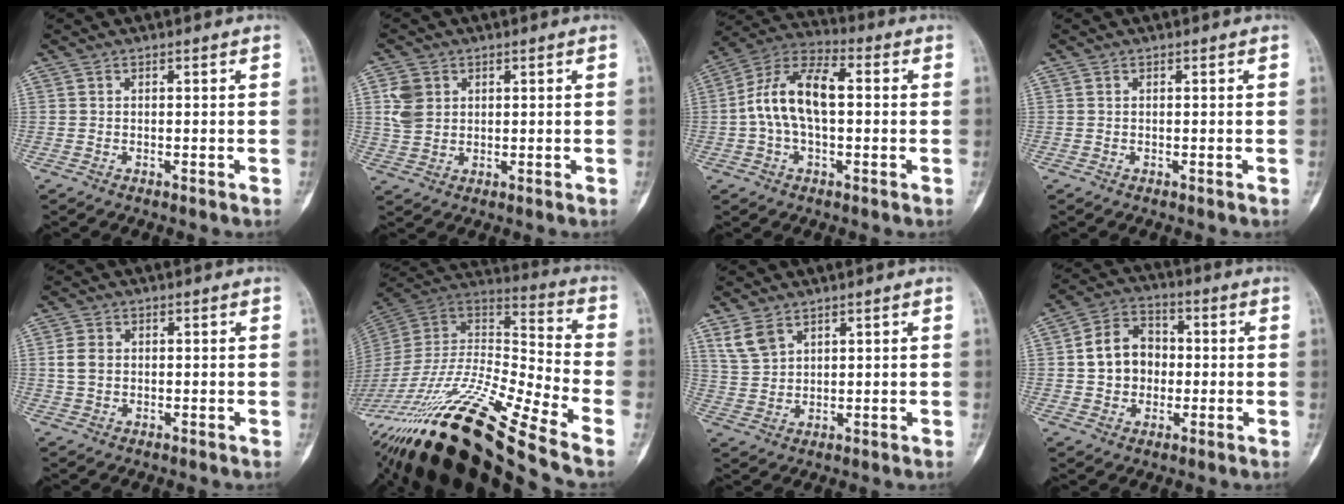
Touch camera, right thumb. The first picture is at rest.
{"total": 5.5, "force": [1.7, 4.4, 2.7], "torque": [-0.037, 0.001, 0.036]}
{"total": 13.5, "force": [0.4, 7.3, 11.3], "torque": [-0.213, 0.037, -0.002]}
{"total": 0.0}
{"total": 3.4, "force": [0.3, 2.6, 2.1], "torque": [-0.039, 0.007, 0.006]}
{"total": 31.4, "force": [-18.7, 6.2, 24.5], "torque": [-0.475, 0.029, -0.332]}
{"total": 5.2, "force": [3.3, 3.1, 2.5], "torque": [-0.043, -0.012, 0.078]}
{"total": 10.6, "force": [0.0, 8.7, 6.1], "torque": [-0.073, 0.024, -0.006]}